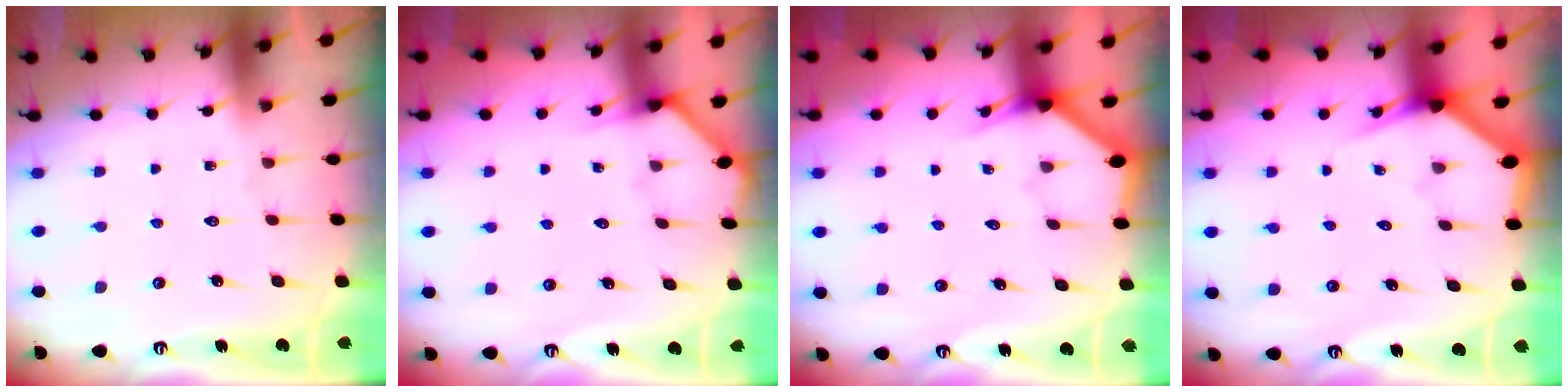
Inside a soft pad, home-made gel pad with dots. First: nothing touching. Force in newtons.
{"total": 2.6, "press": 2.6, "slide": 0.2}
{"total": 3.8, "press": 3.8, "slide": 0.2}
{"total": 2.6, "press": 2.6, "slide": 0.1}